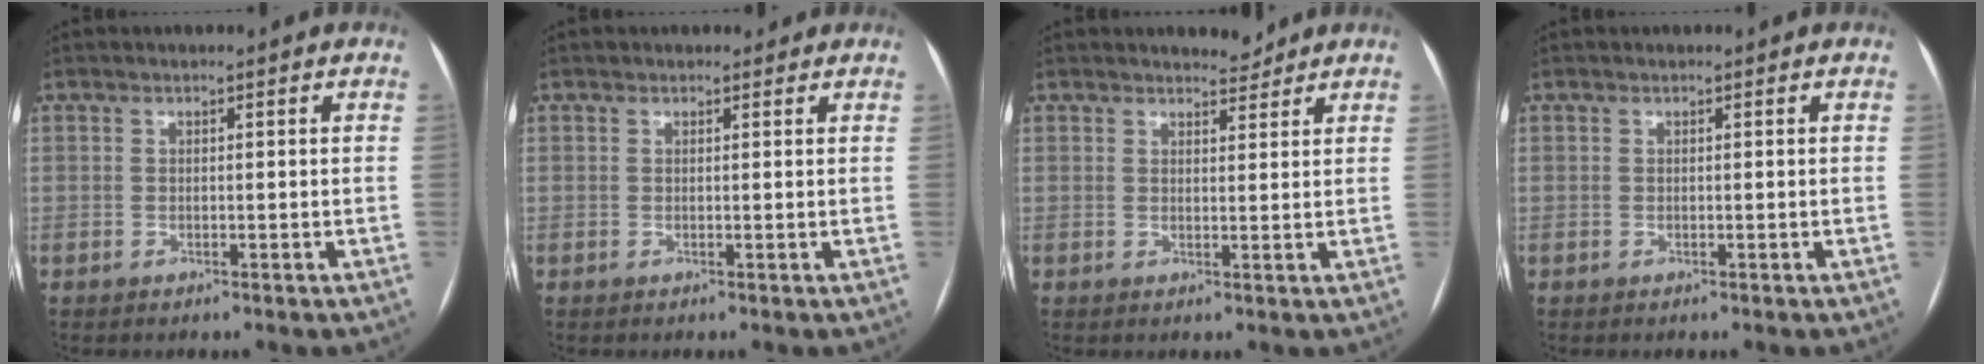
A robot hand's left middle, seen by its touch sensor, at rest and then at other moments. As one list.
[{"total": 1.7, "force": [1.4, 0.9, 0.2], "torque": [0.002, 0.011, 0.016]}, {"total": 2.6, "force": [2.5, 0.7, 0.4], "torque": [-0.006, -0.005, 0.036]}, {"total": 0.0}]